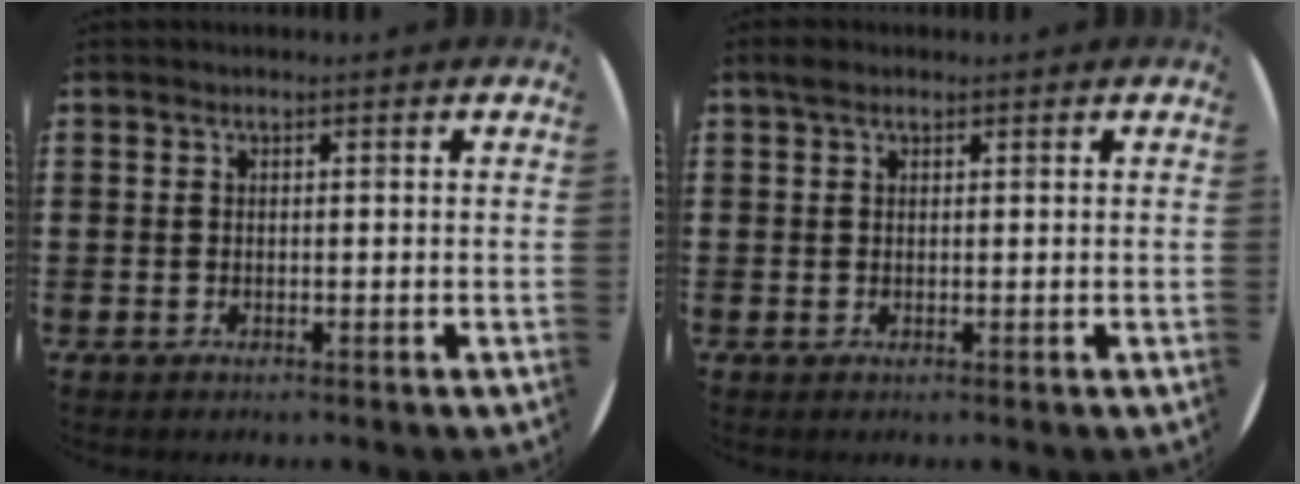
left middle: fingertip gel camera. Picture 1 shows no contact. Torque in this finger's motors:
{"motor_torque": [0.24, -0.37, 0.08, 0.01]}